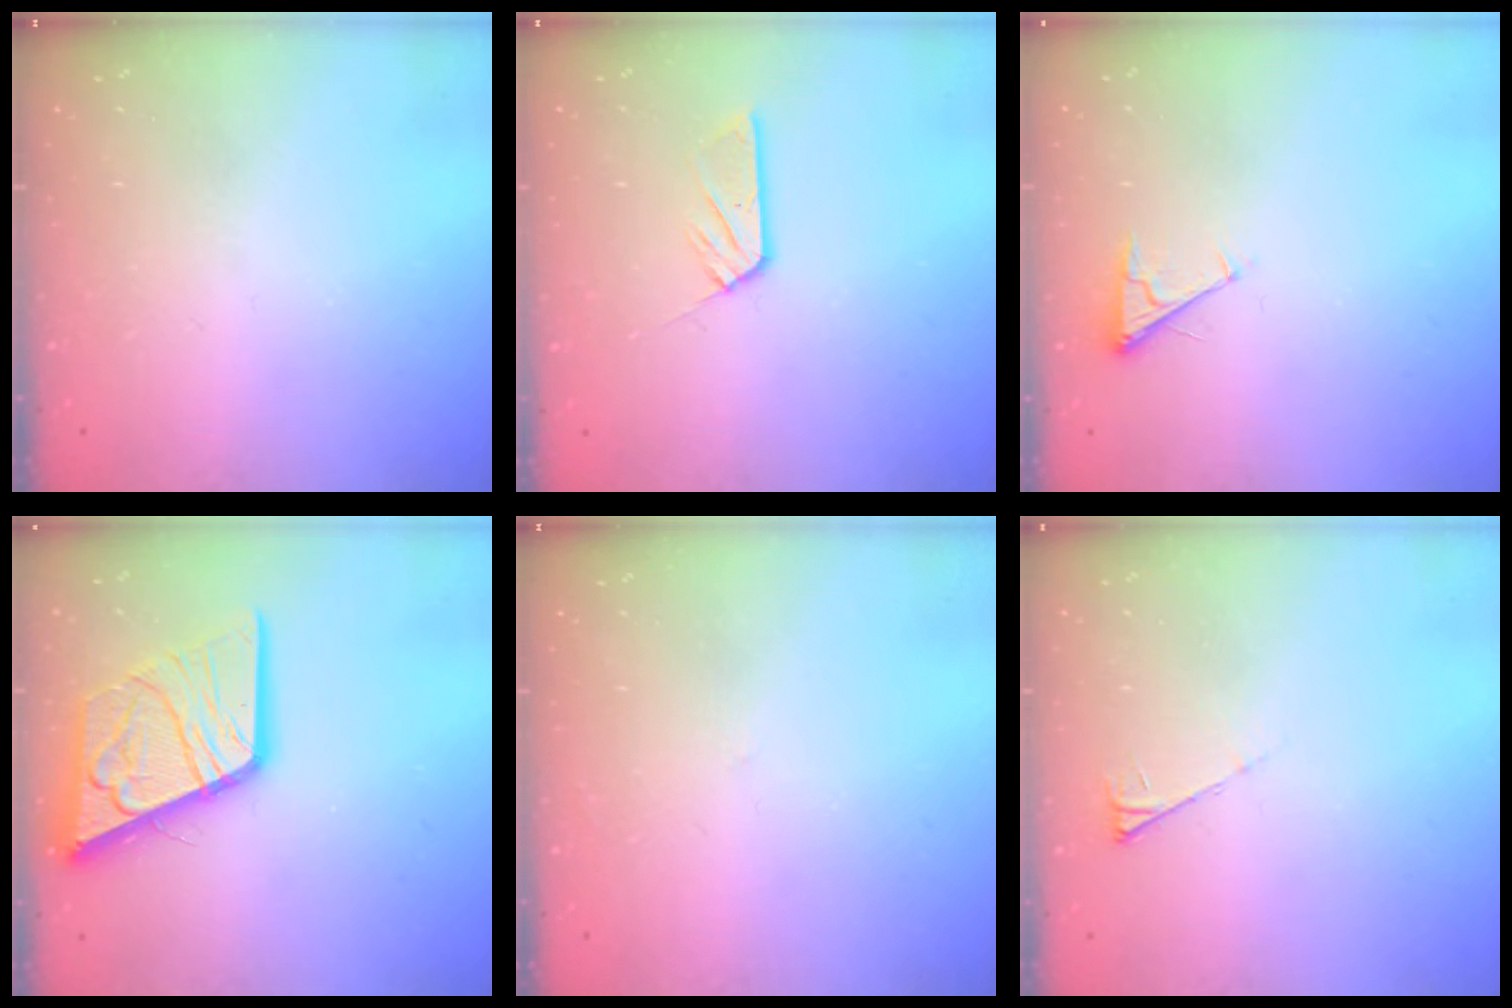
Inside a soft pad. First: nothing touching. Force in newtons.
{"total": 5.8, "press": 5.8, "slide": 0.3}
{"total": 3.6, "press": 3.6, "slide": 0.5}
{"total": 19.6, "press": 19.4, "slide": 2.4}
{"total": 2.7, "press": 2.6, "slide": 0.3}
{"total": 3.5, "press": 3.5, "slide": 0.6}